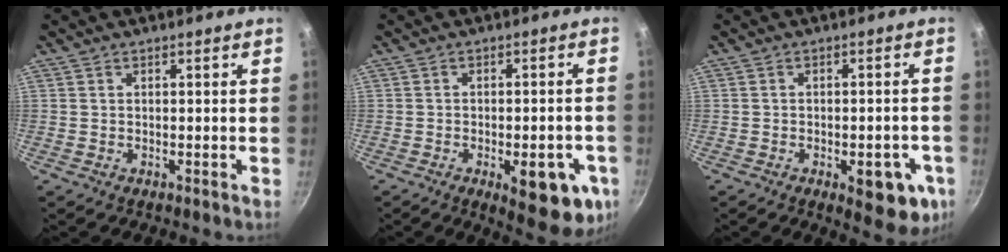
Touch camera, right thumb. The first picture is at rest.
{"total": 12.5, "force": [-5.0, 4.9, 10.3], "torque": [-0.110, 0.011, -0.056]}
{"total": 9.3, "force": [-3.9, 4.0, 7.4], "torque": [-0.068, 0.012, -0.041]}